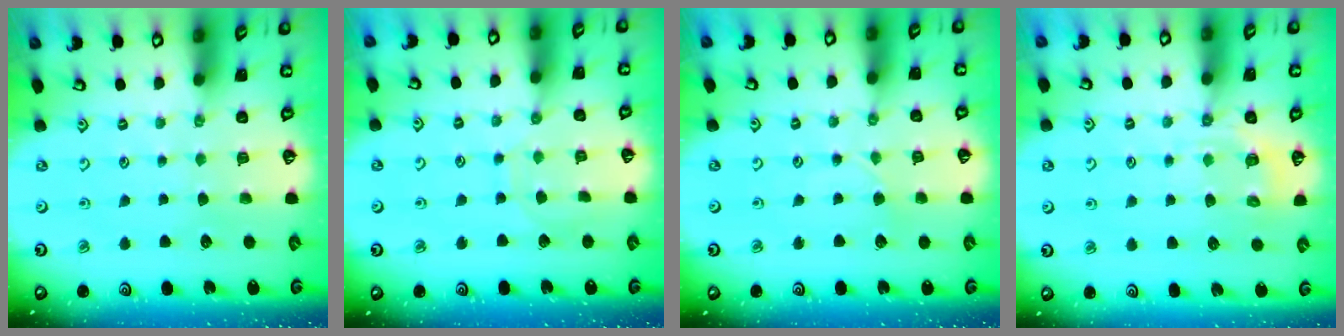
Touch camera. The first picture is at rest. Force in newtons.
{"total": 6.3, "press": 6.3, "slide": 0.3}
{"total": 2.2, "press": 2.2, "slide": 0.3}
{"total": 6.2, "press": 6.1, "slide": 1.3}